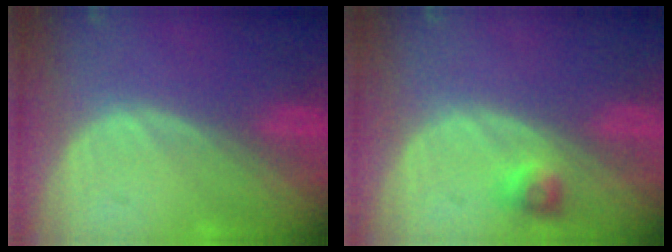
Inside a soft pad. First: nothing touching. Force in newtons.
{"total": 2.3, "press": 2.2, "slide": 0.3}